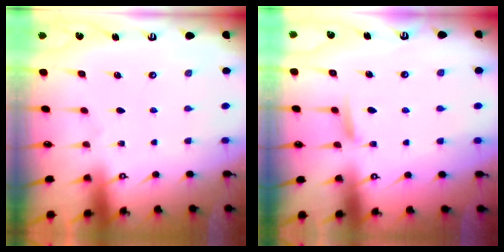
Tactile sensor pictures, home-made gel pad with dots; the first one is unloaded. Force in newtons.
{"total": 7.2, "press": 7.1, "slide": 1.0}